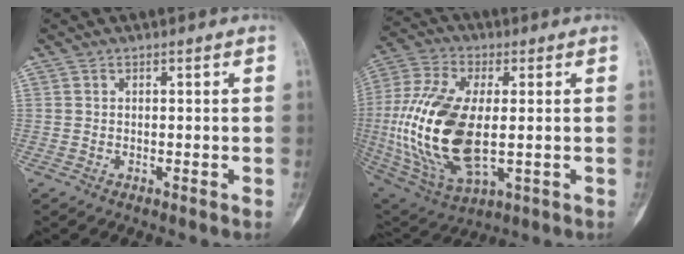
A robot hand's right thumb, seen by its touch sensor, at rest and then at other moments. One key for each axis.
{"total": 21.9, "fx": -0.7, "fy": 11.0, "fz": 19.0, "tx": -0.410, "ty": -0.007, "tz": -0.002}